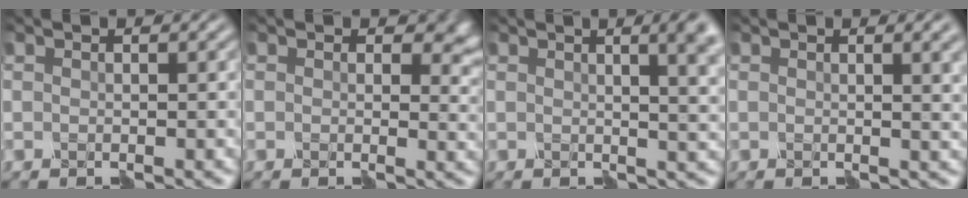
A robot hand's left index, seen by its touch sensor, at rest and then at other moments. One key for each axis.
{"total": 3.5, "fx": 1.0, "fy": 2.6, "fz": 2.1, "tx": -0.019, "ty": -0.001, "tz": 0.008}
{"total": 8.8, "fx": 3.0, "fy": 4.4, "fz": 7.0, "tx": -0.042, "ty": 0.038, "tz": 0.023}
{"total": 5.4, "fx": 1.9, "fy": 2.4, "fz": 4.5, "tx": -0.029, "ty": 0.007, "tz": 0.026}